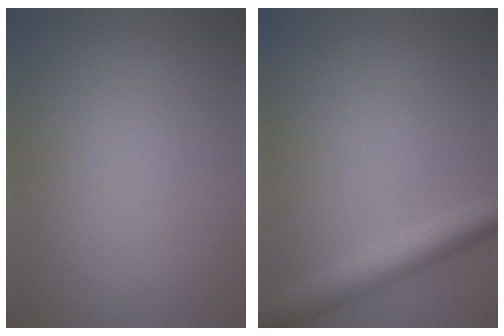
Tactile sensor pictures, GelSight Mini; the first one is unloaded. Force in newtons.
{"total": 3.9, "press": 3.9, "slide": 0.2}